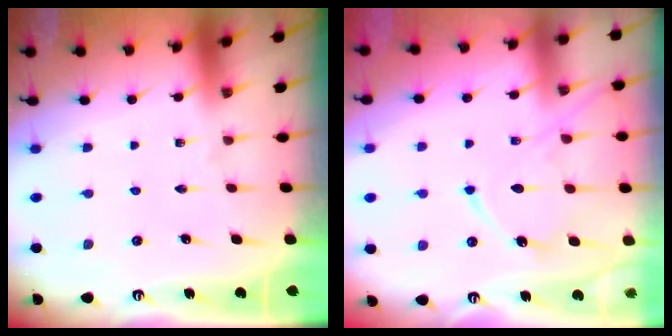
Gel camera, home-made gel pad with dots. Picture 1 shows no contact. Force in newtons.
{"total": 11.6, "press": 11.5, "slide": 1.1}